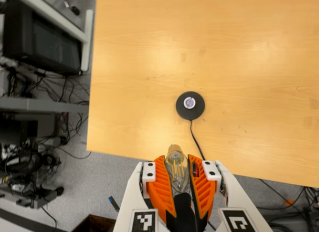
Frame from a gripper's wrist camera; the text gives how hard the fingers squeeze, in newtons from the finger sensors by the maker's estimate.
{"total": 19.4, "left": 24.6, "right": 14.1}